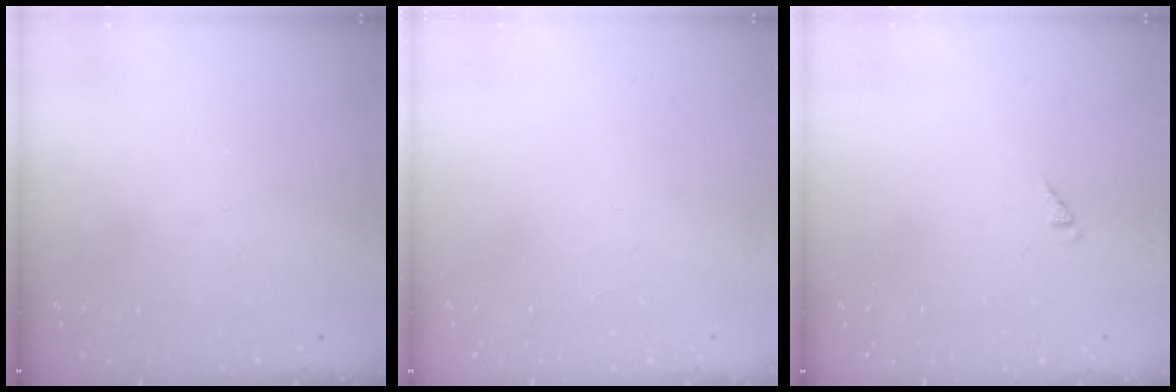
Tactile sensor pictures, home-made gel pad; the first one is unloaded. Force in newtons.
{"total": 0.0}
{"total": 0.8, "press": 0.8, "slide": 0.2}